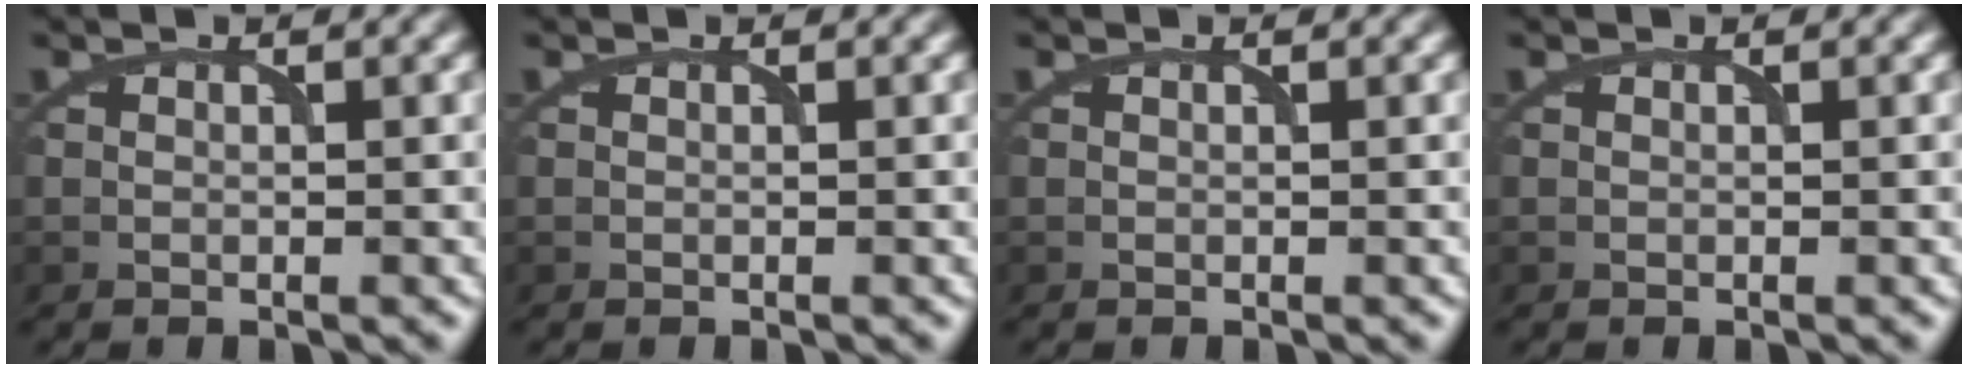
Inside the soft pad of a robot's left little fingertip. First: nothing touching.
{"total": 0.0}
{"total": 0.0}
{"total": 0.0}